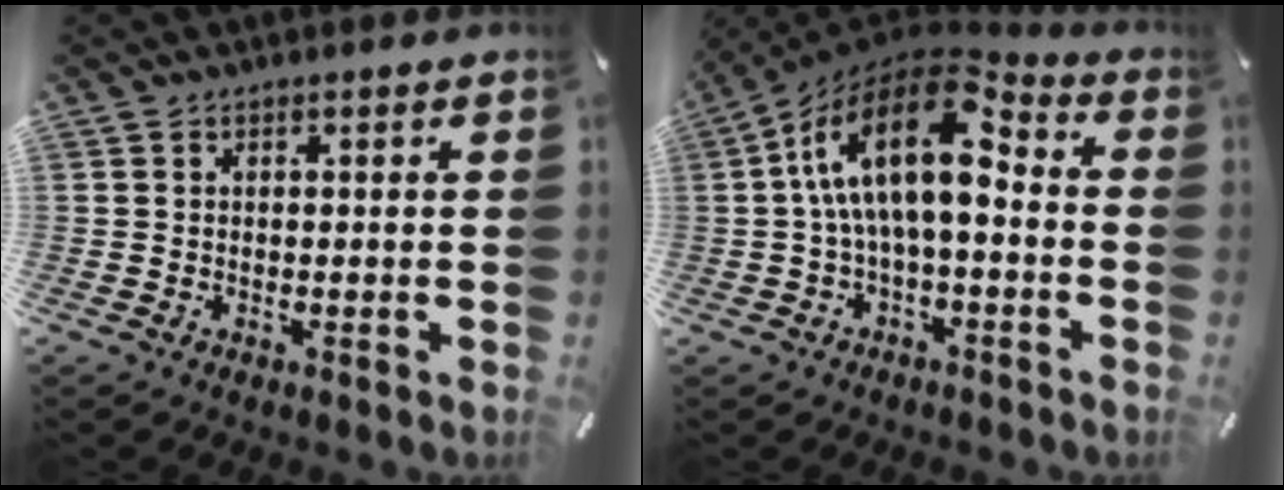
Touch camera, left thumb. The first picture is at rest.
{"total": 17.5, "force": [2.7, 8.3, 15.2], "torque": [-0.286, -0.009, 0.044]}